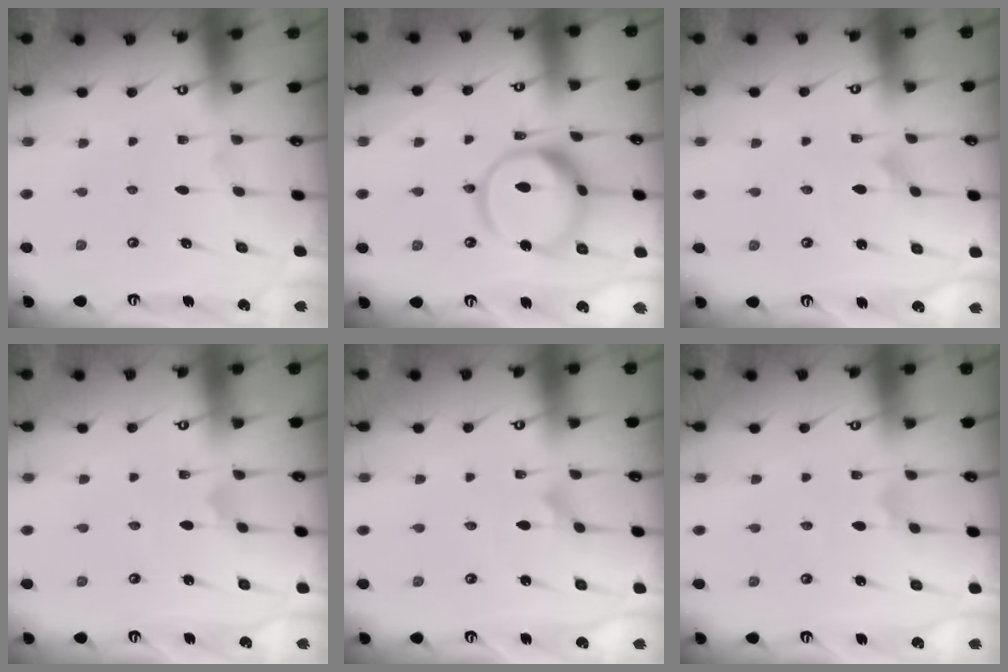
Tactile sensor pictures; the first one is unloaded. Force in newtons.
{"total": 14.5, "press": 14.5, "slide": 1.2}
{"total": 0.9, "press": 0.9, "slide": 0.1}
{"total": 2.0, "press": 2.0, "slide": 0.2}
{"total": 1.3, "press": 1.3, "slide": 0.0}
{"total": 2.5, "press": 2.5, "slide": 0.1}